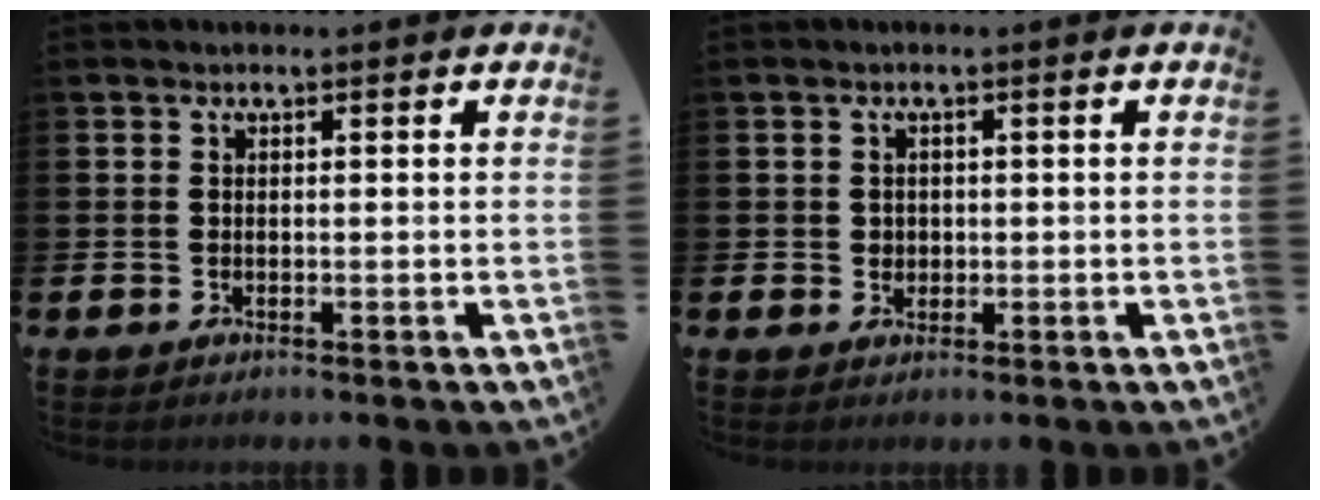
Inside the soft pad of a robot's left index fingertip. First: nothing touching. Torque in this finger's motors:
{"motor_torque": [0.08, 0.01, 0.01, 0.02]}